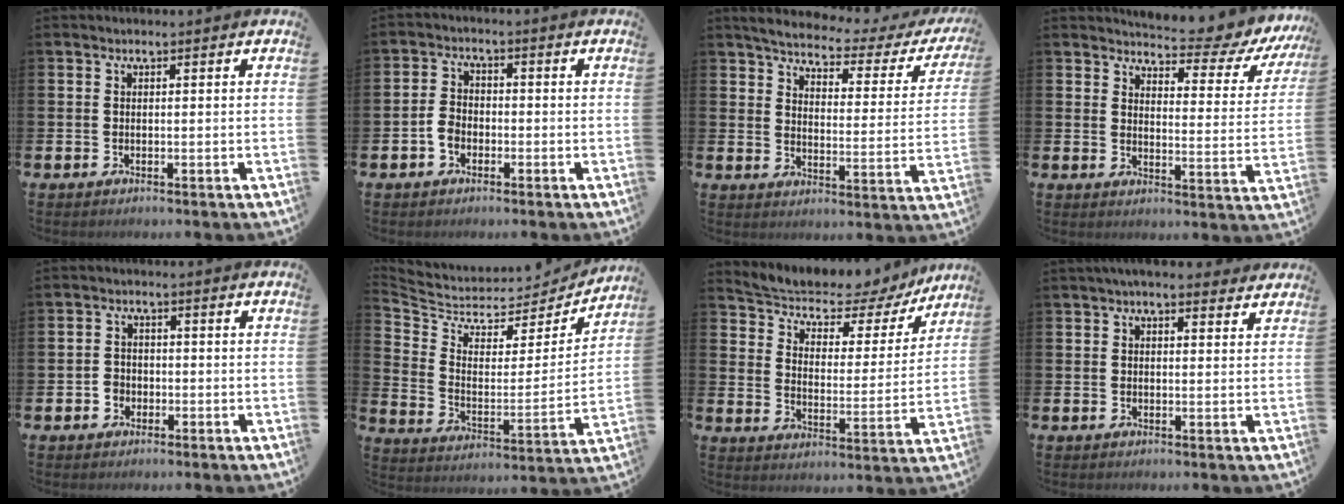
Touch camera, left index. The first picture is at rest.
{"total": 3.0, "force": [-1.3, 2.2, 1.5], "torque": [-0.022, 0.004, -0.028]}
{"total": 4.2, "force": [3.7, 1.0, 1.6], "torque": [-0.050, -0.030, 0.053]}
{"total": 5.3, "force": [4.9, 1.1, 1.6], "torque": [-0.037, -0.047, 0.075]}
{"total": 2.1, "force": [-1.0, 1.9, 0.3], "torque": [-0.003, 0.003, -0.026]}
{"total": 6.4, "force": [5.8, 2.5, 1.0], "torque": [-0.056, -0.054, 0.096]}
{"total": 5.9, "force": [5.4, 1.9, 1.5], "torque": [-0.065, -0.041, 0.088]}
{"total": 3.1, "force": [2.9, 0.6, 1.0], "torque": [-0.011, -0.012, 0.050]}